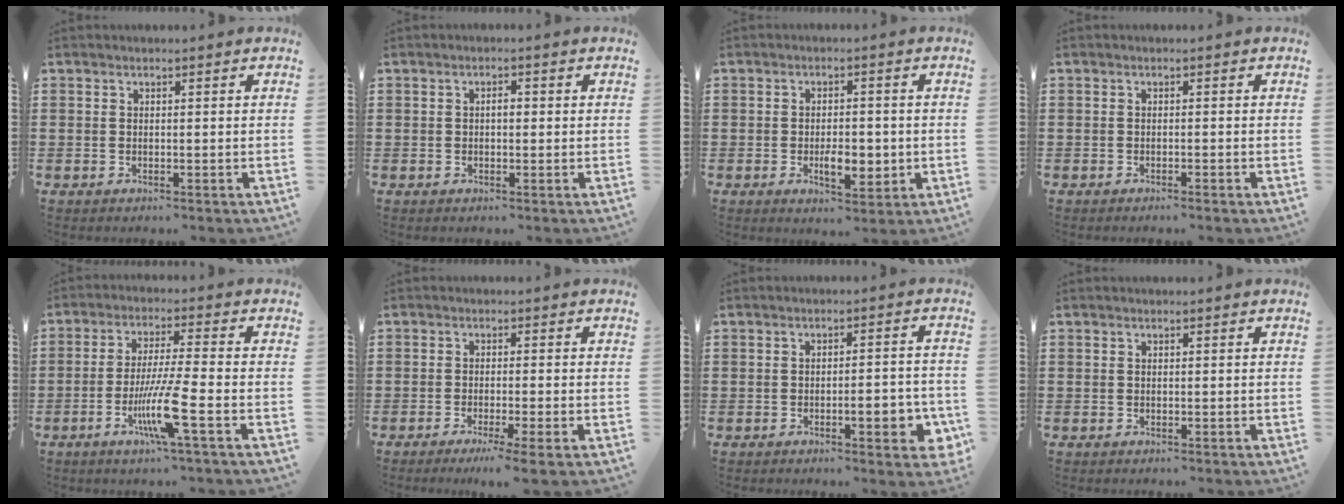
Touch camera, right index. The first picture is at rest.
{"total": 1.6, "force": [0.0, 0.6, 1.5], "torque": [-0.028, 0.003, -0.001]}
{"total": 4.8, "force": [-1.1, 2.4, 4.1], "torque": [-0.055, 0.002, -0.021]}
{"total": 0.6, "force": [-0.5, -0.1, 0.3], "torque": [-0.006, -0.001, -0.011]}
{"total": 9.0, "force": [-3.6, 0.1, 8.2], "torque": [-0.163, -0.017, -0.069]}
{"total": 2.6, "force": [-1.8, -0.6, 1.8], "torque": [-0.029, -0.010, -0.032]}
{"total": 5.0, "force": [-1.7, 1.4, 4.4], "torque": [-0.055, -0.005, -0.031]}
{"total": 0.0}